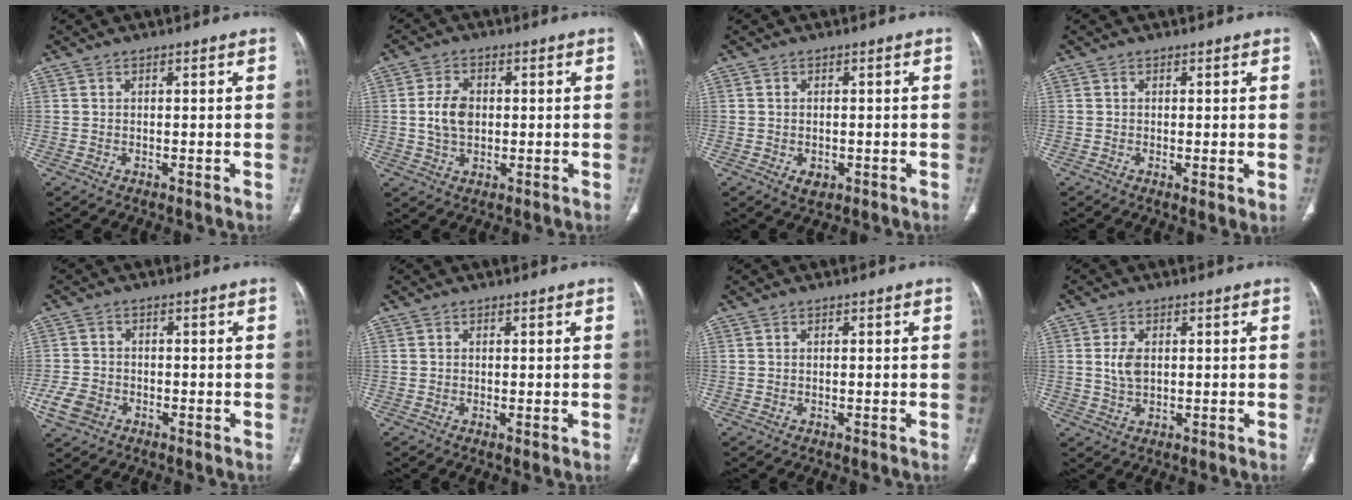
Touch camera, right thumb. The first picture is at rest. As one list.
[{"total": 6.2, "force": [0.3, 4.2, 4.6], "torque": [-0.082, 0.004, 0.007]}, {"total": 2.4, "force": [-0.8, 1.7, 1.6], "torque": [-0.020, -0.001, -0.006]}, {"total": 1.8, "force": [-0.1, 0.5, 1.8], "torque": [-0.035, -0.010, -0.004]}, {"total": 5.2, "force": [-2.3, 4.0, 2.4], "torque": [-0.049, 0.014, -0.038]}, {"total": 0.8, "force": [-0.1, 0.2, 0.7], "torque": [-0.017, -0.004, -0.002]}, {"total": 0.0}, {"total": 4.0, "force": [0.6, 2.4, 3.1], "torque": [-0.061, -0.002, 0.015]}]